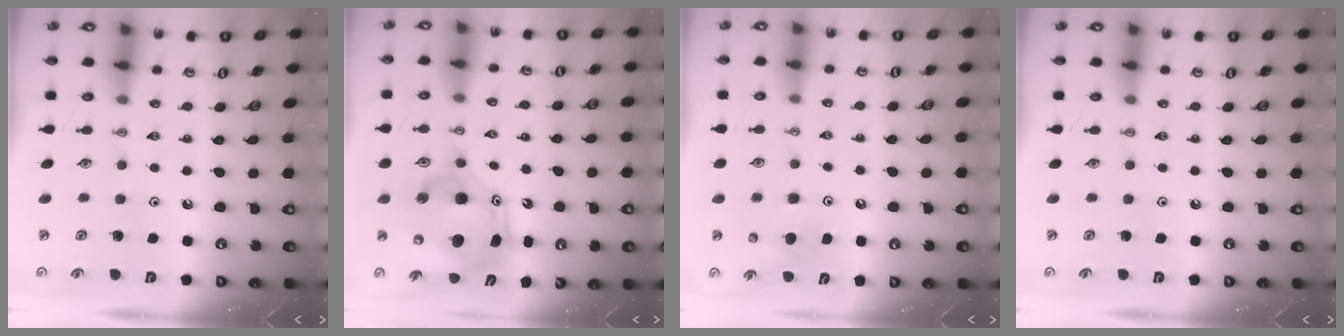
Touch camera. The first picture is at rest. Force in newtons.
{"total": 13.1, "press": 13.0, "slide": 2.1}
{"total": 5.2, "press": 5.1, "slide": 0.9}
{"total": 0.0}